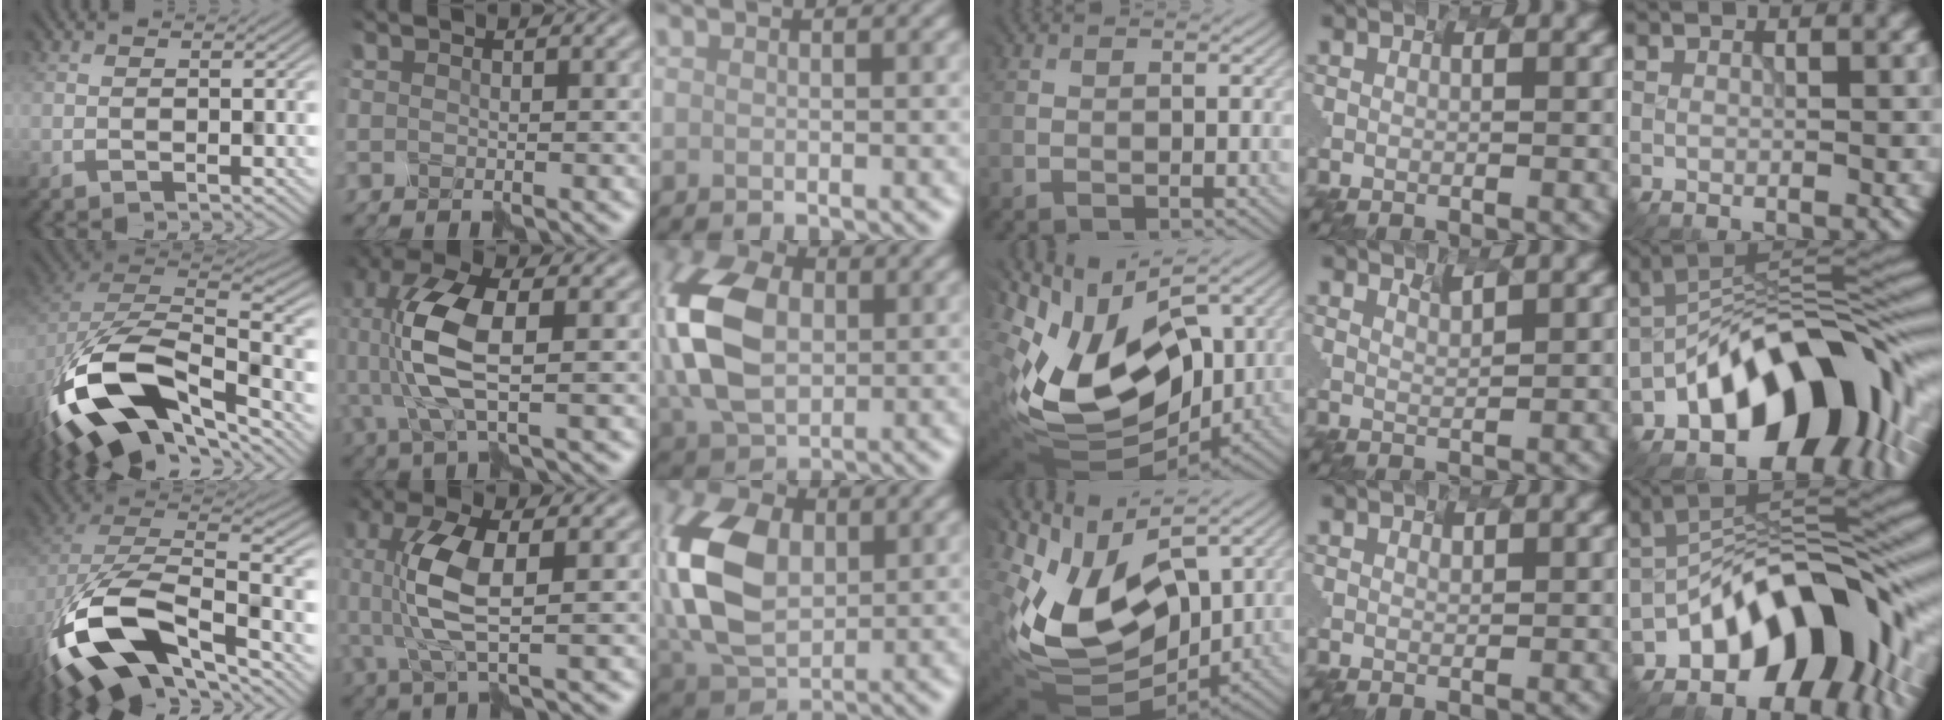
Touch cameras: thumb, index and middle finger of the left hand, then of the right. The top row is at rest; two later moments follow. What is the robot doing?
{"motion": "disassemble", "object": "markers"}